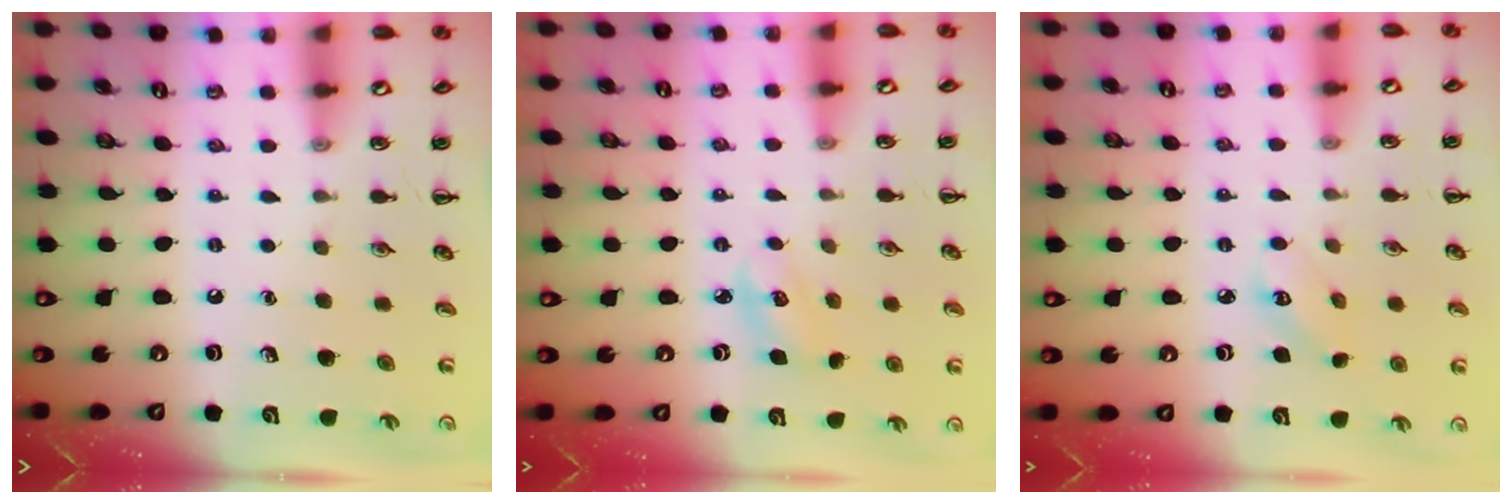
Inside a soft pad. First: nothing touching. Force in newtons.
{"total": 4.9, "press": 4.8, "slide": 1.2}
{"total": 3.2, "press": 3.1, "slide": 0.8}